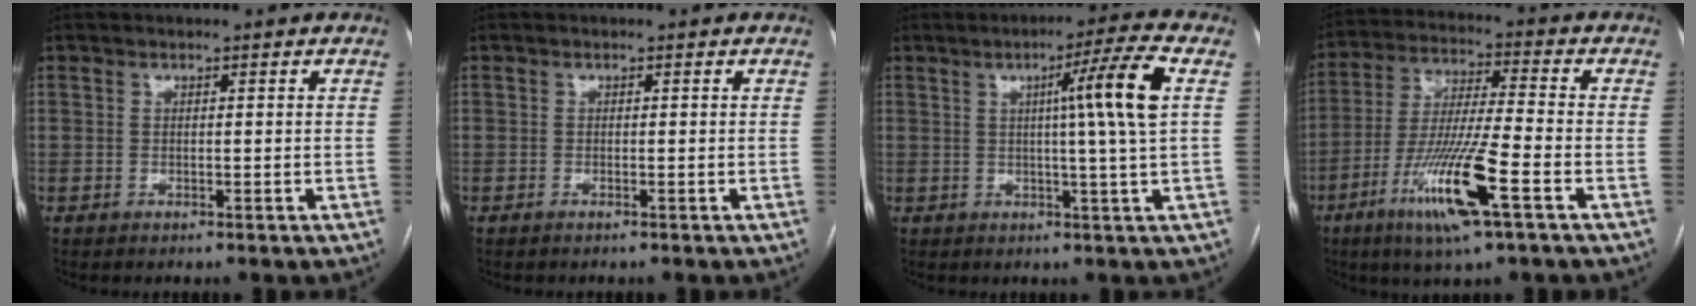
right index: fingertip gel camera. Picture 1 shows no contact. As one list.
[{"total": 0.0}, {"total": 8.8, "force": [1.8, -2.2, 8.3], "torque": [-0.129, 0.004, 0.032]}, {"total": 13.9, "force": [-6.3, 0.4, 12.4], "torque": [-0.253, -0.023, -0.115]}]